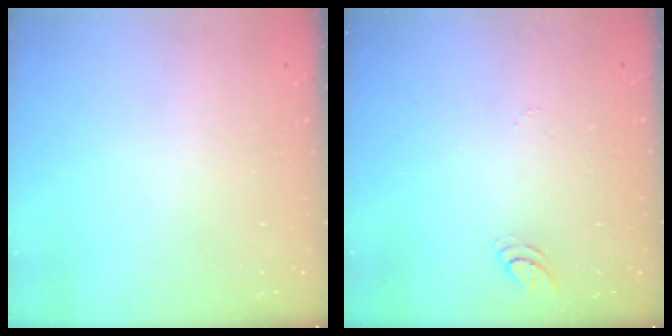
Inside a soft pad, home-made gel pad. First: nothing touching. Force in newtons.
{"total": 3.4, "press": 3.4, "slide": 0.3}